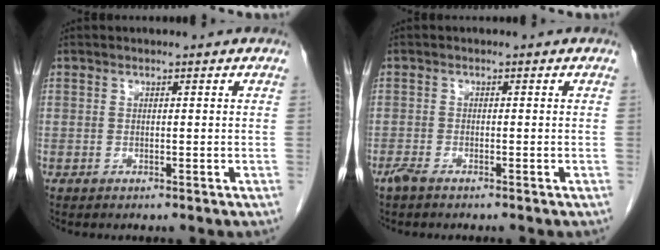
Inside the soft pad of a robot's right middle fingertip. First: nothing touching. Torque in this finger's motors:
{"motor_torque": [0.17, -0.11, 0.05, 0.00]}